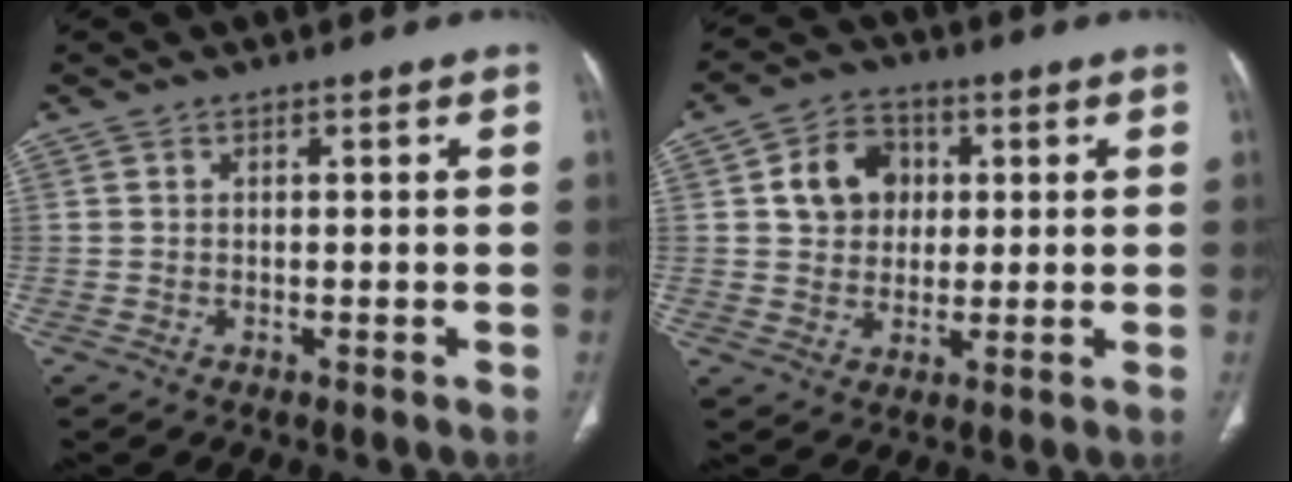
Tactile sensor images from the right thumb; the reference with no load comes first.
{"total": 9.2, "force": [2.0, 7.6, 4.8], "torque": [-0.048, 0.002, 0.031]}